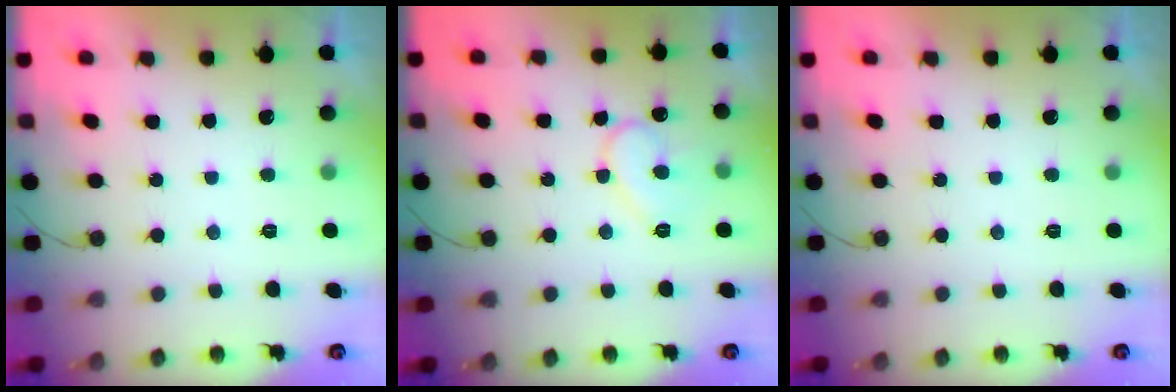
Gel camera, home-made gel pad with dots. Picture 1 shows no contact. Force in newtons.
{"total": 9.7, "press": 9.7, "slide": 0.8}
{"total": 0.0}